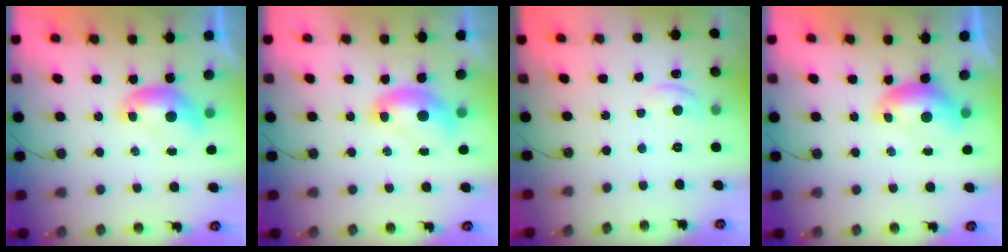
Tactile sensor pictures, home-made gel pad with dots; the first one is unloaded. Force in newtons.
{"total": 1.8, "press": 1.8, "slide": 0.3}
{"total": 0.8, "press": 0.5, "slide": 0.7}
{"total": 0.6, "press": 0.3, "slide": 0.5}